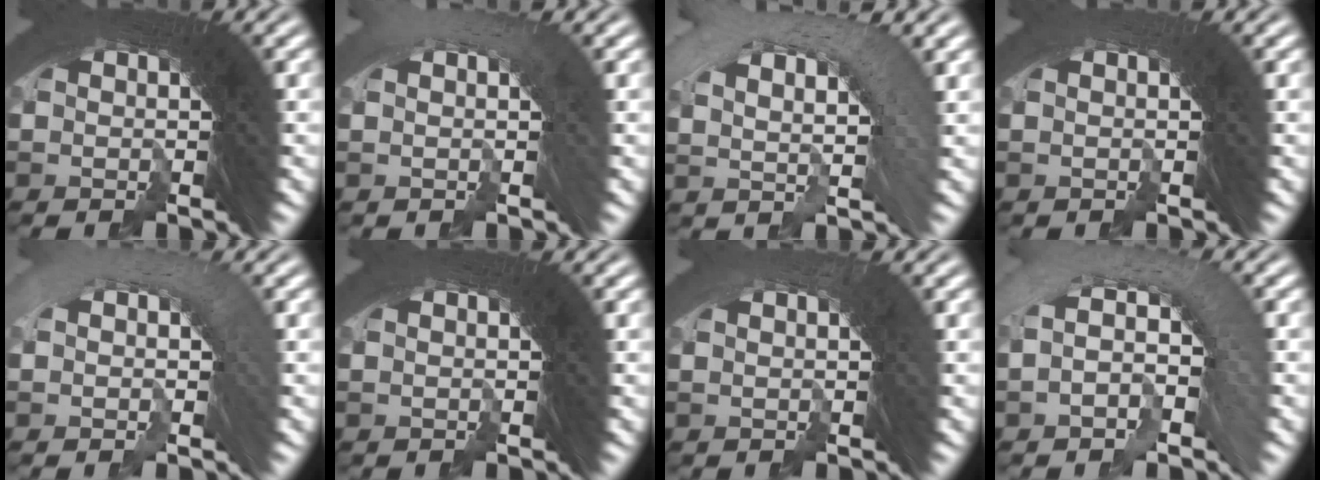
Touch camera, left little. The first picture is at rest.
{"total": 3.6, "force": [-2.6, -0.6, -2.4], "torque": [0.037, -0.005, -0.038]}
{"total": 4.6, "force": [-1.5, 3.9, 1.8], "torque": [-0.022, 0.013, -0.038]}
{"total": 1.8, "force": [-0.9, -0.7, -1.4], "torque": [0.013, -0.008, -0.009]}
{"total": 3.3, "force": [-2.8, 0.5, -1.8], "torque": [0.022, -0.003, -0.043]}
{"total": 0.0}
{"total": 1.8, "force": [-0.8, -0.7, -1.5], "torque": [0.008, -0.007, -0.006]}
{"total": 4.0, "force": [-3.5, 1.9, -0.7], "torque": [0.014, 0.015, -0.070]}